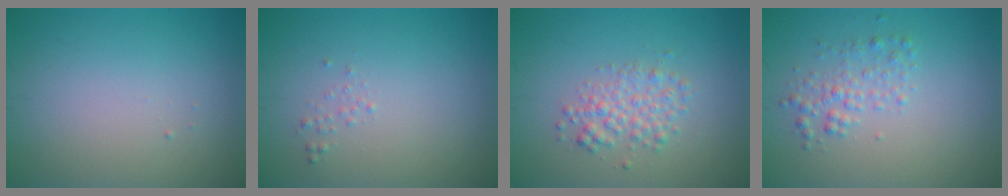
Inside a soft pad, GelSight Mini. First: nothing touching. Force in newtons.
{"total": 0.6, "press": 0.6, "slide": 0.1}
{"total": 2.6, "press": 2.6, "slide": 0.0}
{"total": 2.0, "press": 2.0, "slide": 0.1}